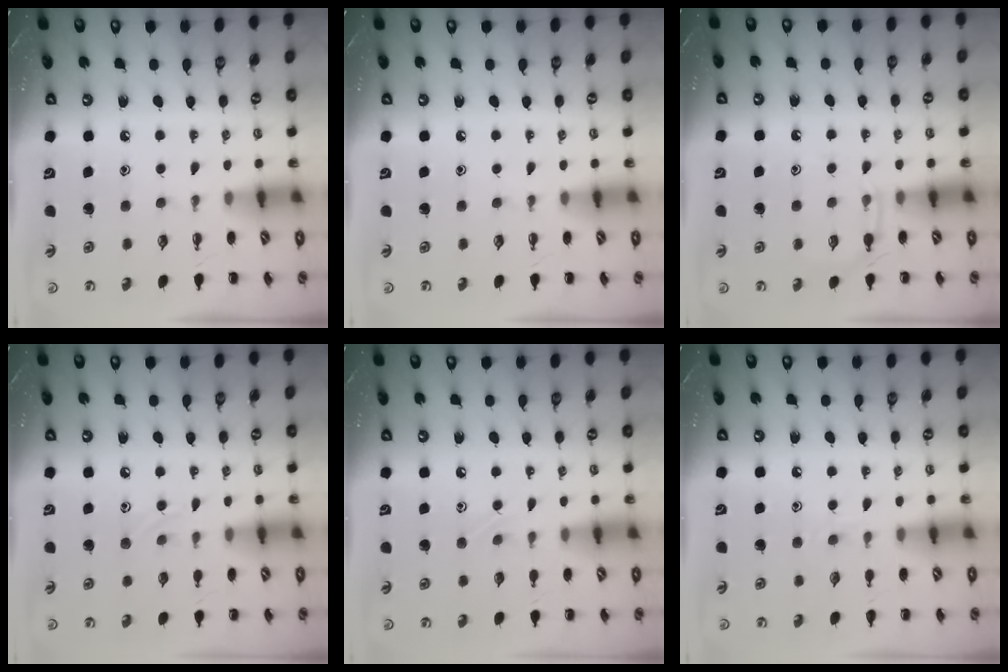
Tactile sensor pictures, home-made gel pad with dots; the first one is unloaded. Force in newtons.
{"total": 0.0}
{"total": 3.7, "press": 3.4, "slide": 1.4}
{"total": 6.3, "press": 6.1, "slide": 1.6}
{"total": 3.9, "press": 3.7, "slide": 1.1}
{"total": 6.2, "press": 6.0, "slide": 1.2}